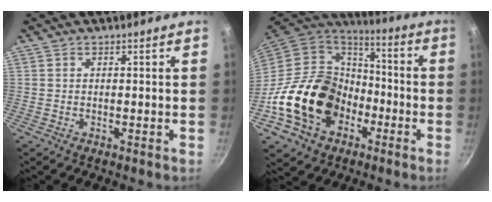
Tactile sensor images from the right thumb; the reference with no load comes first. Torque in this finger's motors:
{"motor_torque": [2.38, 2.62, 1.31, -1.46, 0.62]}